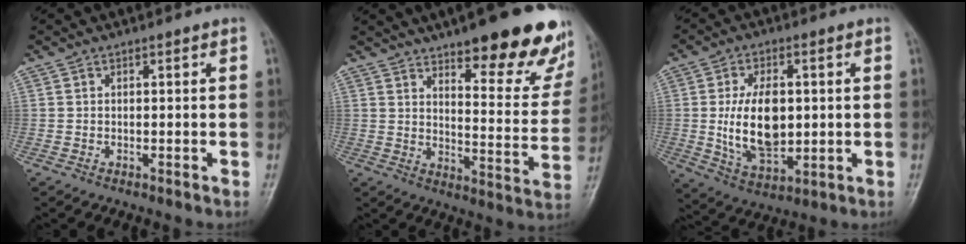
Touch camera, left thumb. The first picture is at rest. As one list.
[{"total": 21.8, "force": [14.2, 6.5, 15.2], "torque": [-0.151, -0.075, 0.189]}, {"total": 13.1, "force": [0.6, 7.4, 10.8], "torque": [-0.178, -0.010, 0.022]}]